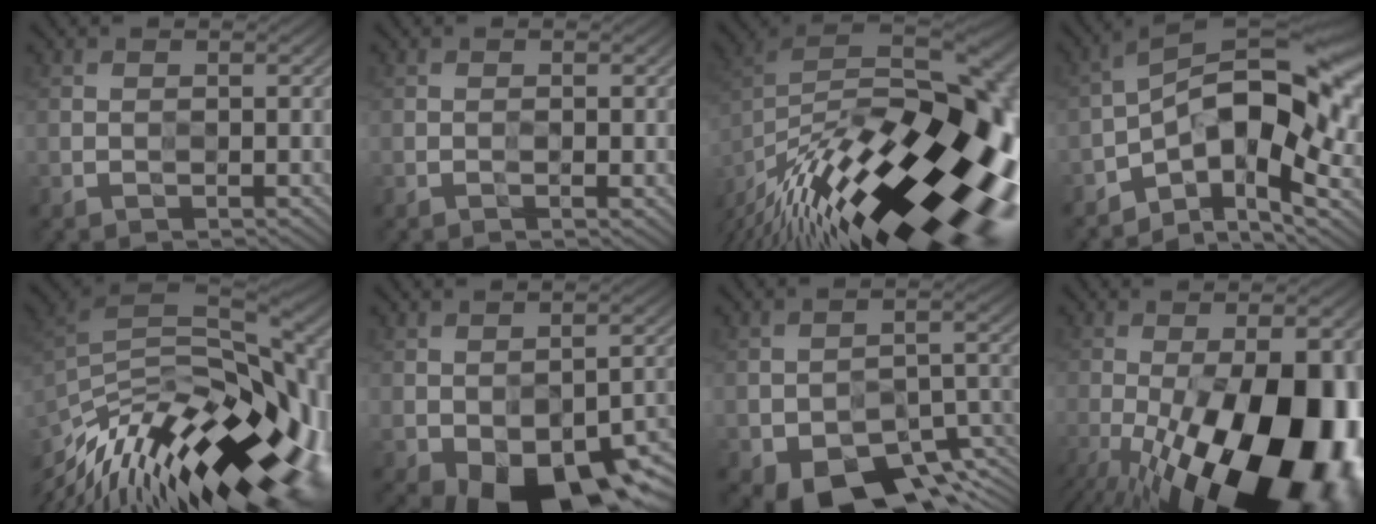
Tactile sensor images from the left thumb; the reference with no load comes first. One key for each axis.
{"total": 1.0, "fx": -0.1, "fy": 0.3, "fz": 0.9, "tx": -0.014, "ty": -0.002, "tz": -0.001}
{"total": 18.7, "fx": -9.9, "fy": 6.0, "fz": 14.7, "tx": -0.263, "ty": 0.006, "tz": -0.161}
{"total": 12.9, "fx": -3.1, "fy": 5.7, "fz": 11.2, "tx": -0.174, "ty": 0.006, "tz": -0.066}
{"total": 16.3, "fx": -7.8, "fy": 6.0, "fz": 13.0, "tx": -0.249, "ty": 0.008, "tz": -0.131}
{"total": 12.8, "fx": -6.7, "fy": 6.9, "fz": 8.5, "tx": -0.124, "ty": -0.033, "tz": -0.087}
{"total": 9.9, "fx": -6.8, "fy": 4.4, "fz": 5.6, "tx": -0.075, "ty": -0.014, "tz": -0.109}
{"total": 22.1, "fx": -8.7, "fy": 9.5, "fz": 17.9, "tx": -0.265, "ty": -0.056, "tz": -0.105}